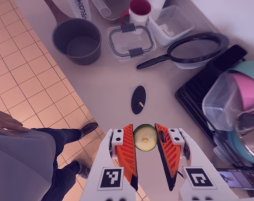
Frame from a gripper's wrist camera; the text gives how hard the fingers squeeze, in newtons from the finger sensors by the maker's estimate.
{"total": 7.8, "left": 7.5, "right": 8.1}